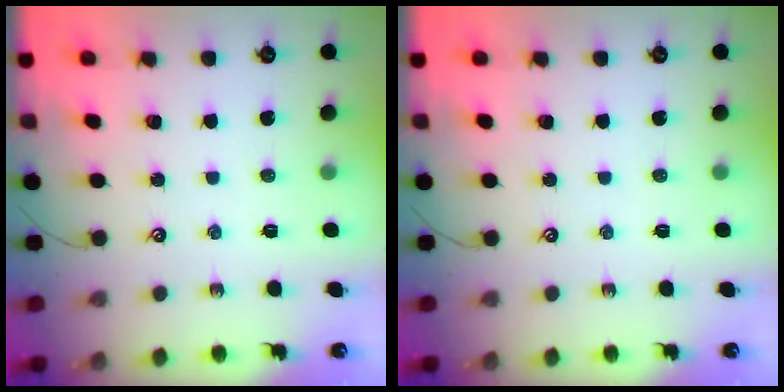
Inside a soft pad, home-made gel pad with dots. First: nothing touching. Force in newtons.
{"total": 0.0}